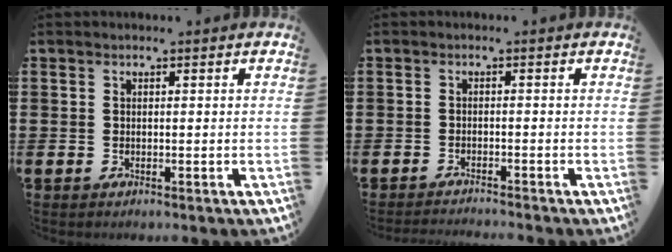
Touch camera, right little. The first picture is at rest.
{"total": 1.3, "force": [-1.3, -0.2, 0.1], "torque": [-0.002, 0.001, -0.026]}